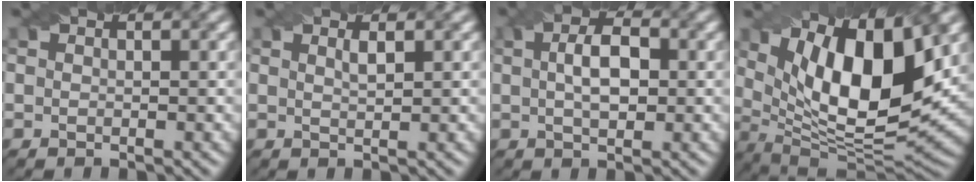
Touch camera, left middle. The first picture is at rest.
{"total": 0.8, "force": [0.4, 0.2, 0.7], "torque": [-0.011, 0.003, 0.007]}
{"total": 3.9, "force": [0.4, 2.0, 3.4], "torque": [-0.065, 0.007, 0.005]}
{"total": 13.6, "force": [4.7, 5.4, 11.6], "torque": [-0.186, -0.006, 0.082]}